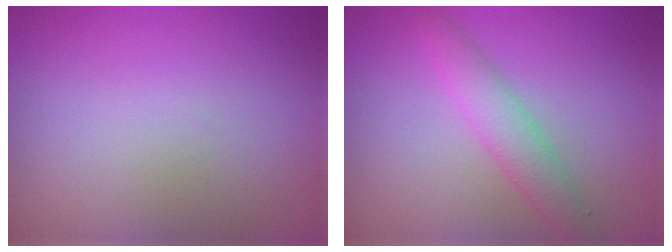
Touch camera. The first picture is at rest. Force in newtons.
{"total": 3.0, "press": 3.0, "slide": 0.3}